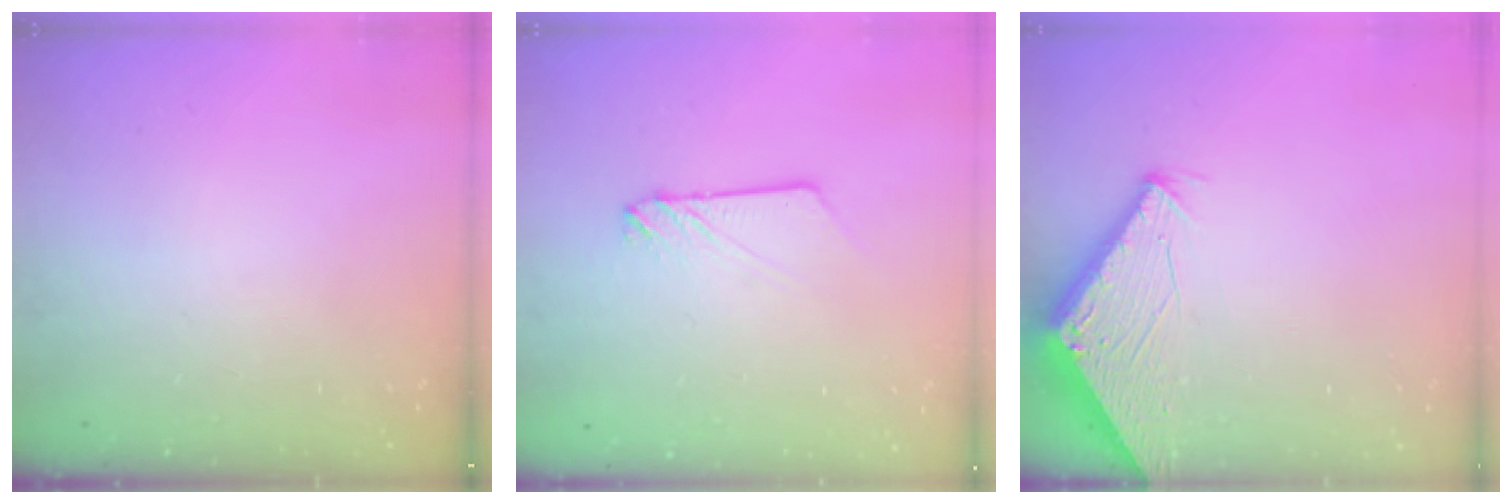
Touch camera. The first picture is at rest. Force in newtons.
{"total": 3.0, "press": 3.0, "slide": 0.2}
{"total": 2.8, "press": 2.8, "slide": 0.2}